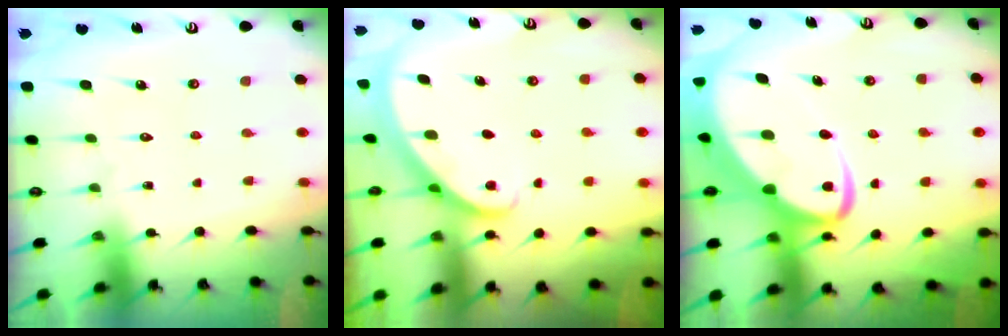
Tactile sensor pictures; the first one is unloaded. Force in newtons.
{"total": 1.9, "press": 1.9, "slide": 0.2}
{"total": 8.6, "press": 8.5, "slide": 0.9}